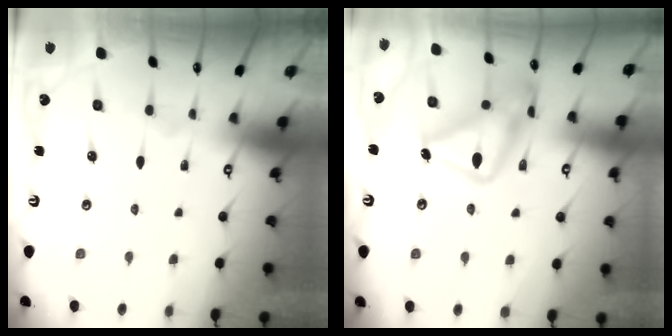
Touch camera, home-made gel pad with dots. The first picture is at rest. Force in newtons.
{"total": 19.0, "press": 19.0, "slide": 1.3}